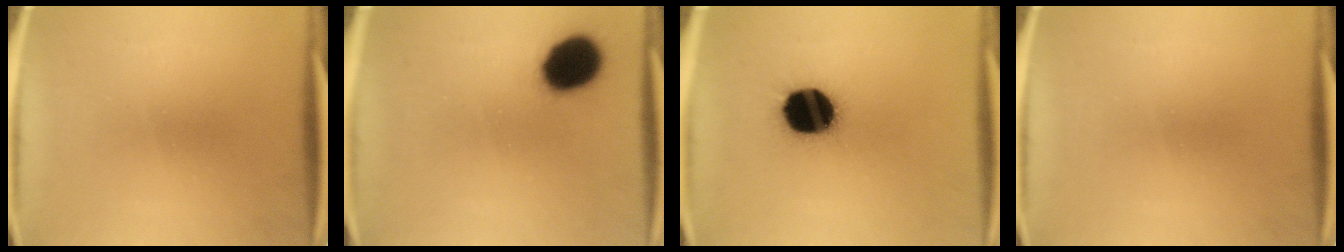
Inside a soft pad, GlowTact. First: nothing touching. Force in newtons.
{"total": 13.0}
{"total": 18.0}
{"total": 0.0}